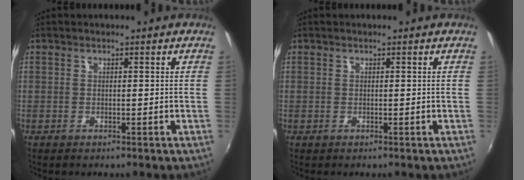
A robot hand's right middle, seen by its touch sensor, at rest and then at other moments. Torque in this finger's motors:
{"motor_torque": [0.17, -0.13, 0.02, 0.01]}